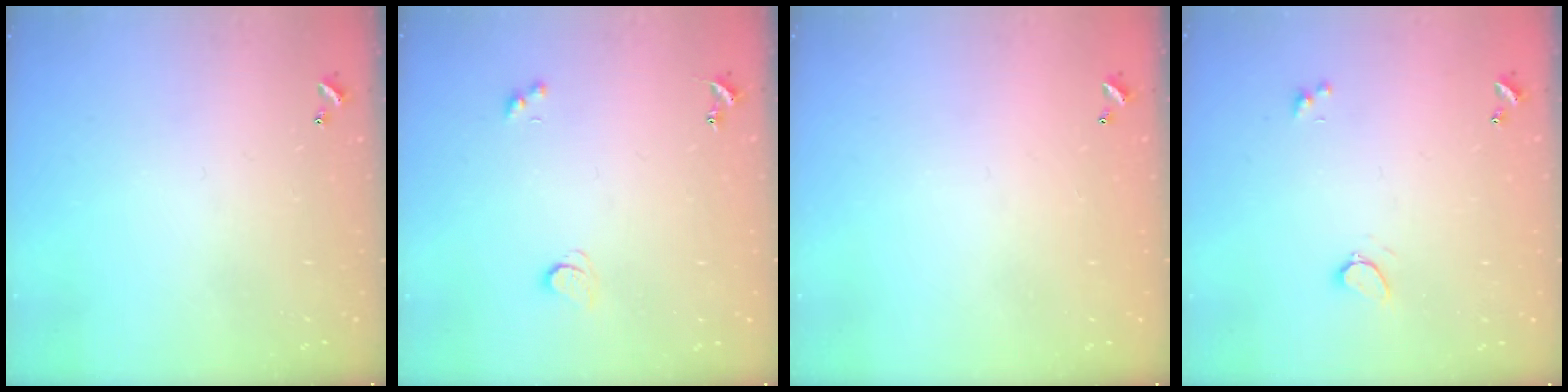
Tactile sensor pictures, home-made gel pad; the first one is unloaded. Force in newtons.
{"total": 1.9, "press": 1.9, "slide": 0.5}
{"total": 2.6, "press": 2.6, "slide": 0.0}
{"total": 0.9, "press": 0.6, "slide": 0.6}